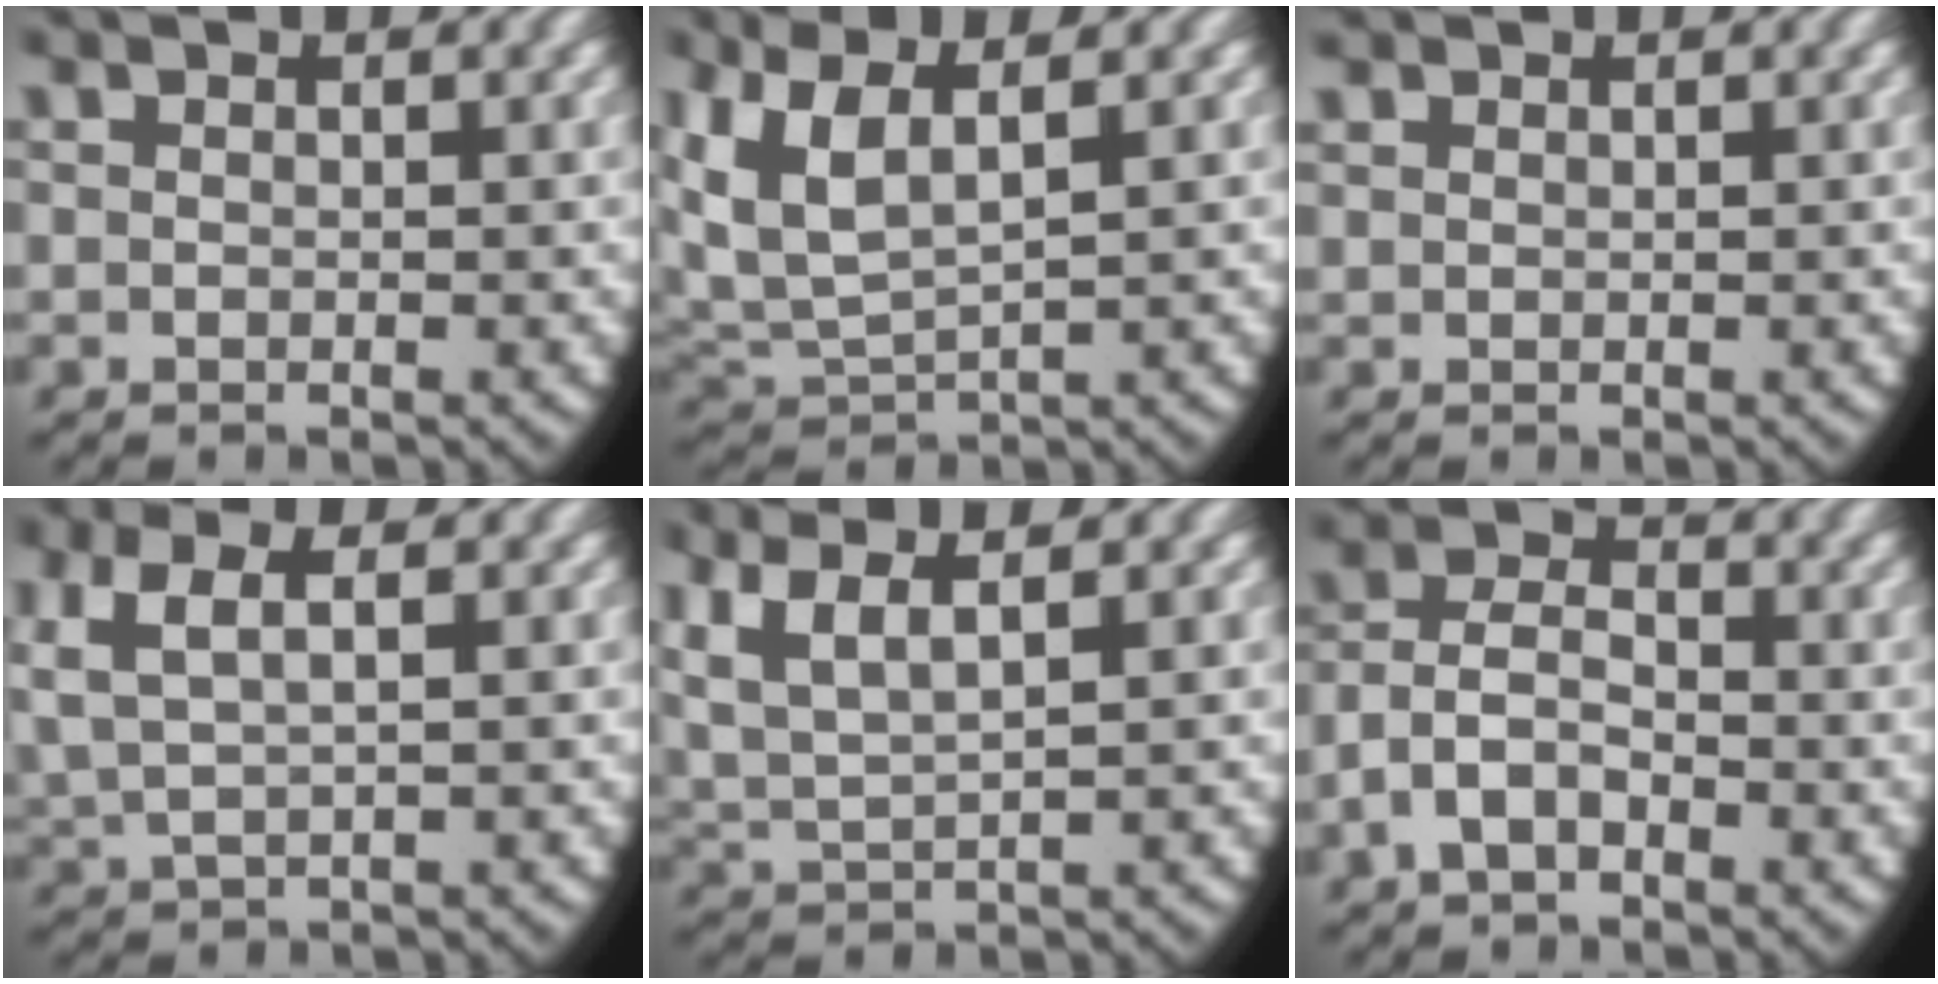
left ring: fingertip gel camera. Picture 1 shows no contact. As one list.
[{"total": 9.2, "force": [2.3, 7.1, 5.5], "torque": [-0.166, -0.021, 0.048]}, {"total": 0.6, "force": [0.6, 0.2, 0.1], "torque": [-0.009, -0.004, 0.019]}, {"total": 5.3, "force": [1.4, 3.5, 3.8], "torque": [-0.093, 0.003, 0.029]}, {"total": 7.7, "force": [2.3, 5.5, 4.8], "torque": [-0.128, -0.004, 0.042]}, {"total": 5.8, "force": [-1.3, 4.7, 3.2], "torque": [-0.081, -0.021, -0.021]}]